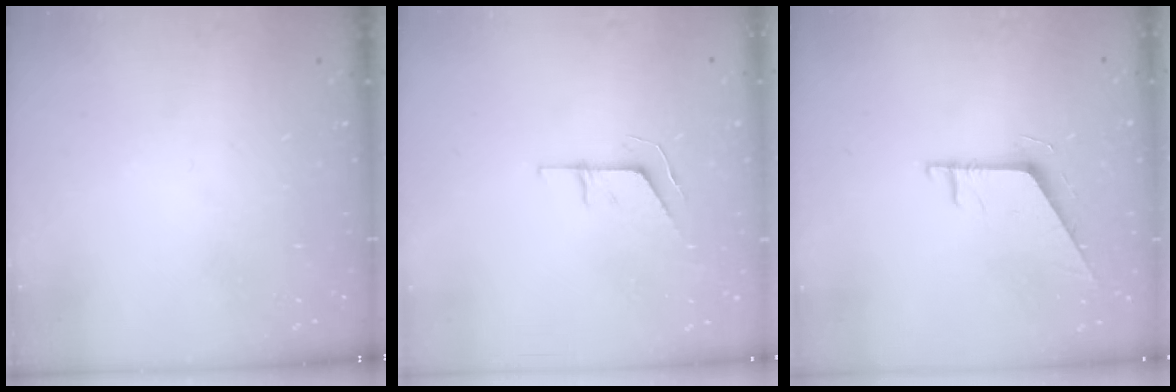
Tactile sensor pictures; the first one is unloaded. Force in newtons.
{"total": 4.5, "press": 4.5, "slide": 0.3}
{"total": 5.4, "press": 5.4, "slide": 0.5}